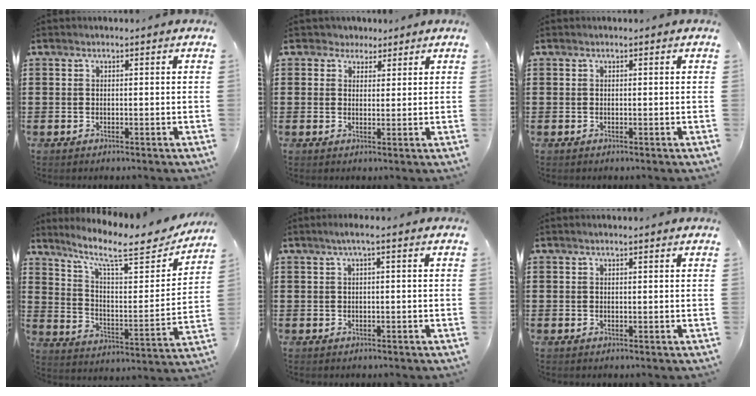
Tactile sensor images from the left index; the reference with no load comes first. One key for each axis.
{"total": 2.5, "fx": 1.6, "fy": 1.8, "fz": 0.1, "tx": -0.014, "ty": 0.011, "tz": 0.029}
{"total": 0.0}
{"total": 10.9, "fx": 8.6, "fy": 1.9, "fz": 6.4, "tx": -0.134, "ty": -0.053, "tz": 0.138}
{"total": 1.5, "fx": -0.1, "fy": 0.0, "fz": 1.5, "tx": -0.025, "ty": -0.003, "tz": -0.002}
{"total": 0.6, "fx": 0.4, "fy": -0.1, "fz": 0.5, "tx": -0.008, "ty": -0.001, "tz": 0.008}